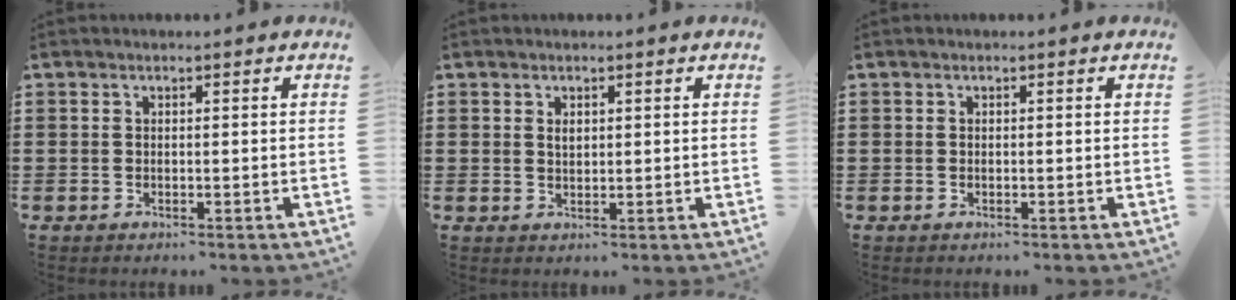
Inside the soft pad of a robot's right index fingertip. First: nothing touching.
{"total": 1.1, "force": [0.5, 0.7, 0.7], "torque": [-0.016, 0.004, 0.008]}
{"total": 0.0}